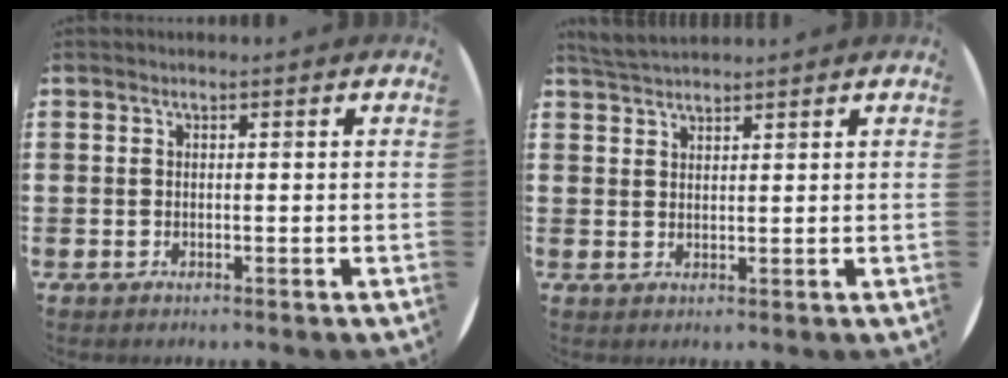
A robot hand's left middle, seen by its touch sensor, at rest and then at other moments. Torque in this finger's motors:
{"motor_torque": [0.16, -0.16, 0.03, 0.00]}